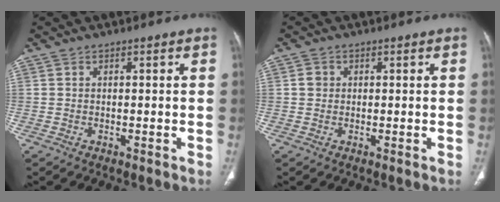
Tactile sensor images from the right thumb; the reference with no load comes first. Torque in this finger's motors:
{"motor_torque": [0.54, 0.75, 0.05, -0.53, 0.07]}